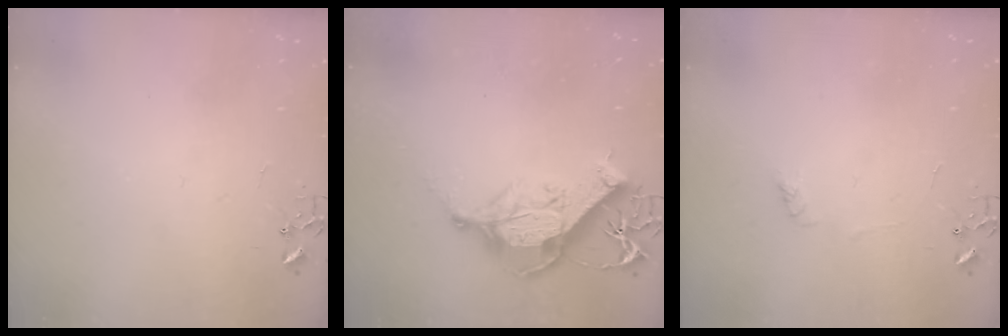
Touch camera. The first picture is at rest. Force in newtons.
{"total": 13.7, "press": 13.5, "slide": 2.2}
{"total": 3.7, "press": 3.7, "slide": 0.5}